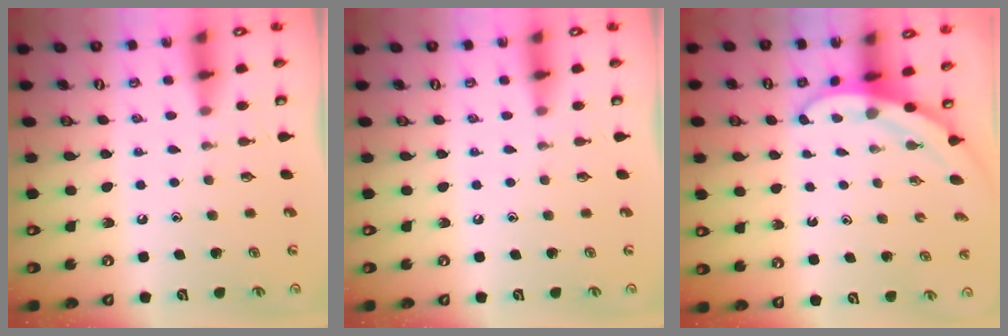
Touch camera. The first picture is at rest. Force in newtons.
{"total": 0.0}
{"total": 3.2, "press": 3.2, "slide": 0.1}